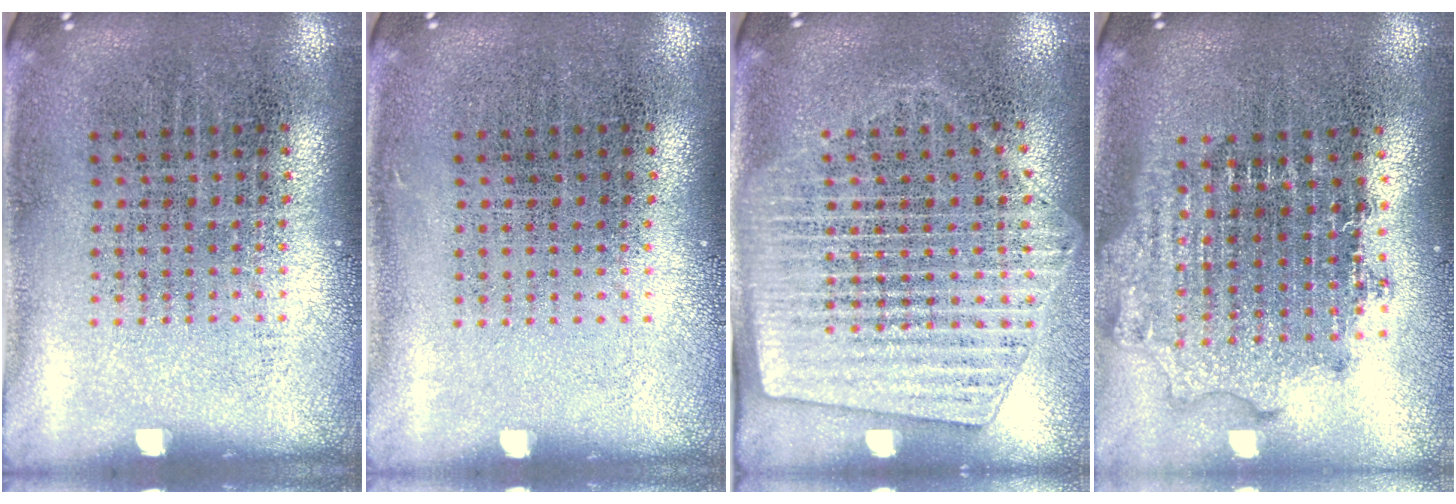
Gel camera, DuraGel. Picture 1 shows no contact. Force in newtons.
{"total": 0.0}
{"total": 1.8, "press": 1.5, "slide": 1.0}
{"total": 1.9, "press": 1.5, "slide": 1.1}